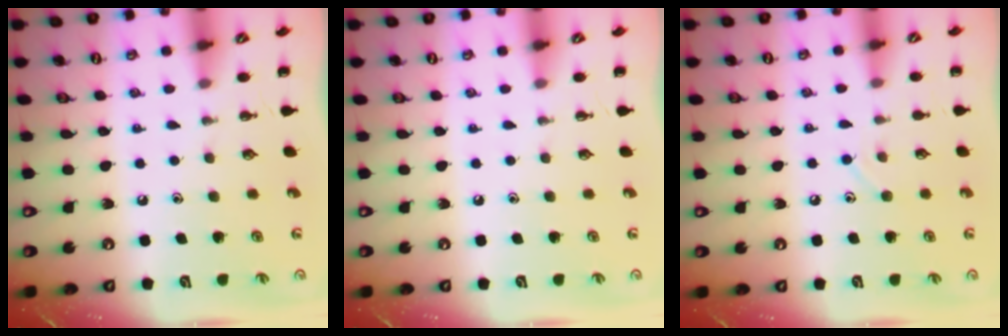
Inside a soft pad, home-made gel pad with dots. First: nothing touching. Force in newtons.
{"total": 0.0}
{"total": 6.5, "press": 6.1, "slide": 2.2}